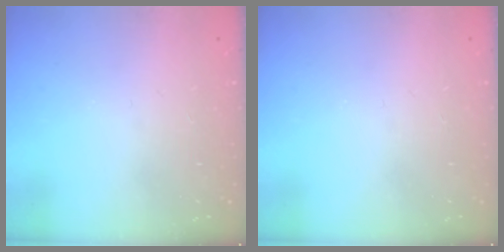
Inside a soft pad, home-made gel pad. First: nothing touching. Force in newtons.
{"total": 0.0}